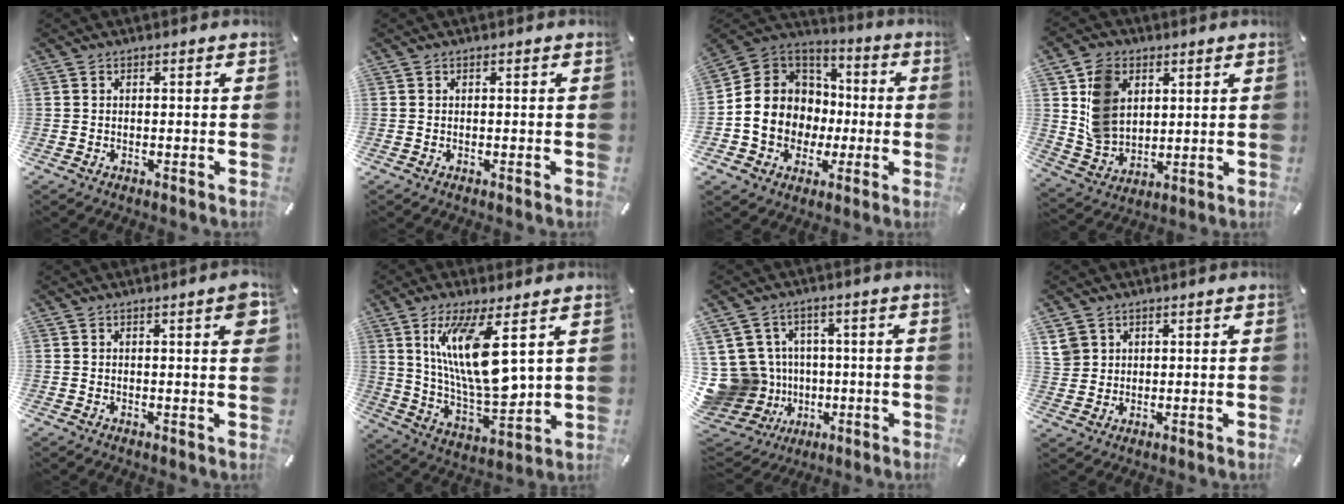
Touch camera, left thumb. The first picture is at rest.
{"total": 0.0}
{"total": 13.8, "force": [-2.2, 13.0, 4.3], "torque": [-0.098, -0.004, -0.034]}
{"total": 11.6, "force": [3.9, 9.2, 5.9], "torque": [-0.128, 0.006, 0.079]}
{"total": 4.5, "force": [1.4, 1.1, 4.1], "torque": [-0.054, -0.005, 0.020]}
{"total": 17.3, "force": [7.2, 5.5, 14.8], "torque": [-0.283, -0.037, 0.113]}
{"total": 14.8, "force": [-0.1, 14.1, 4.6], "torque": [-0.123, -0.012, 0.019]}
{"total": 4.8, "force": [2.3, 4.2, 0.6], "torque": [-0.018, 0.002, 0.044]}